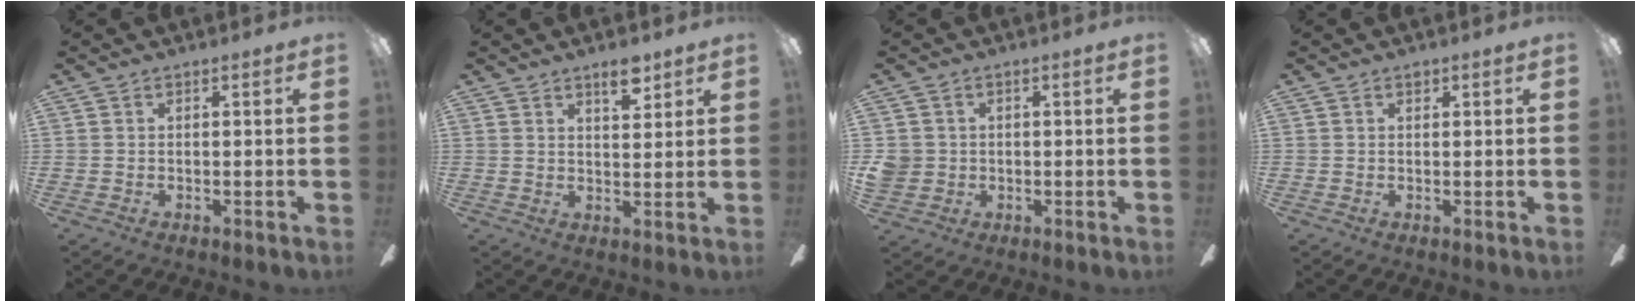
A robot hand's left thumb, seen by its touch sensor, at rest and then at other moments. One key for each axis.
{"total": 5.4, "fx": 4.0, "fy": 2.1, "fz": 3.0, "tx": -0.035, "ty": -0.021, "tz": 0.067}
{"total": 3.9, "fx": 0.3, "fy": 3.8, "fz": 0.7, "tx": -0.011, "ty": 0.008, "tz": 0.008}
{"total": 0.8, "fx": 0.5, "fy": 0.5, "fz": 0.3, "tx": -0.007, "ty": 0.002, "tz": 0.010}